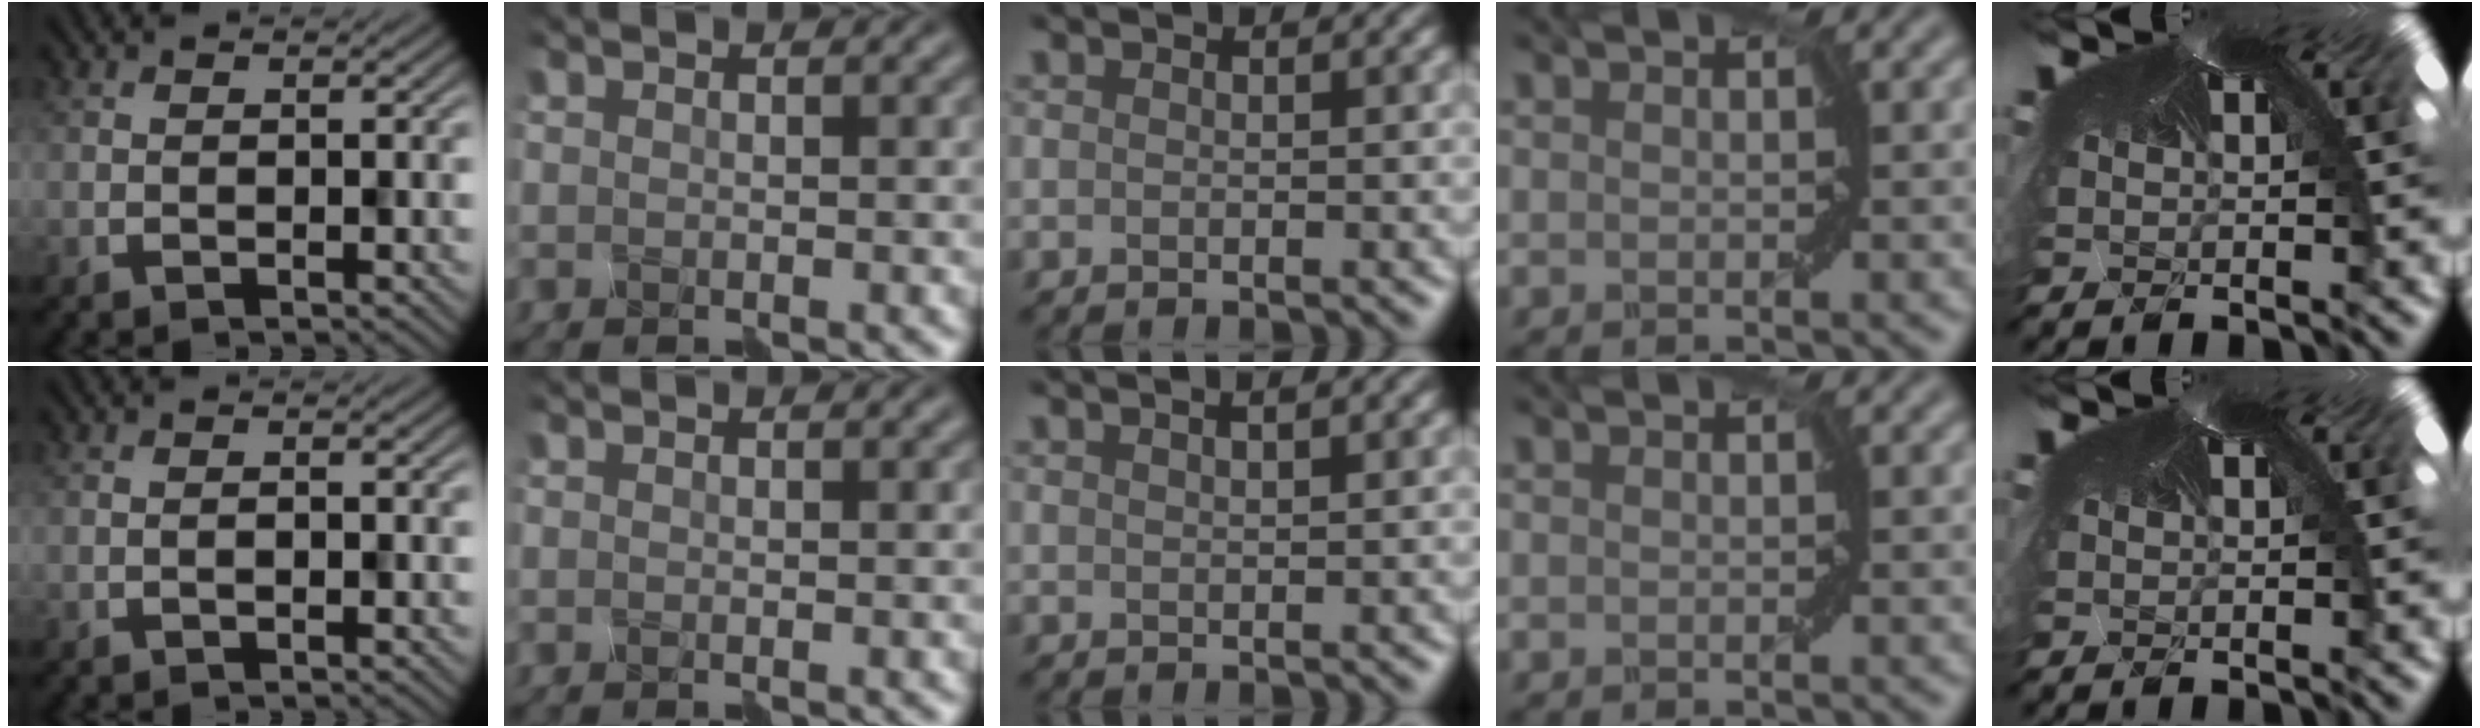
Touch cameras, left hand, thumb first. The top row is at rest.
{"middle": {"total": 2.5, "force": [1.8, 0.8, 1.6], "torque": [-0.008, 0.026, 0.007]}}